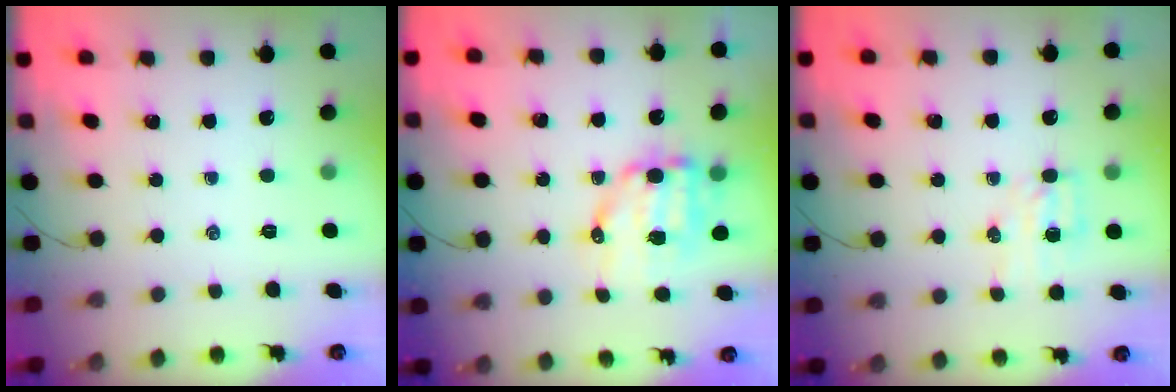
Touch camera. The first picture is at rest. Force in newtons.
{"total": 10.0, "press": 9.8, "slide": 1.9}
{"total": 4.6, "press": 4.5, "slide": 1.0}